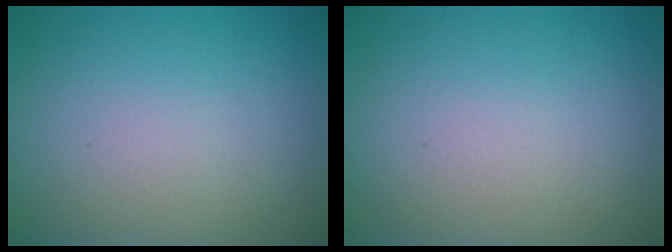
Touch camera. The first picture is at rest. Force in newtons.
{"total": 0.0}